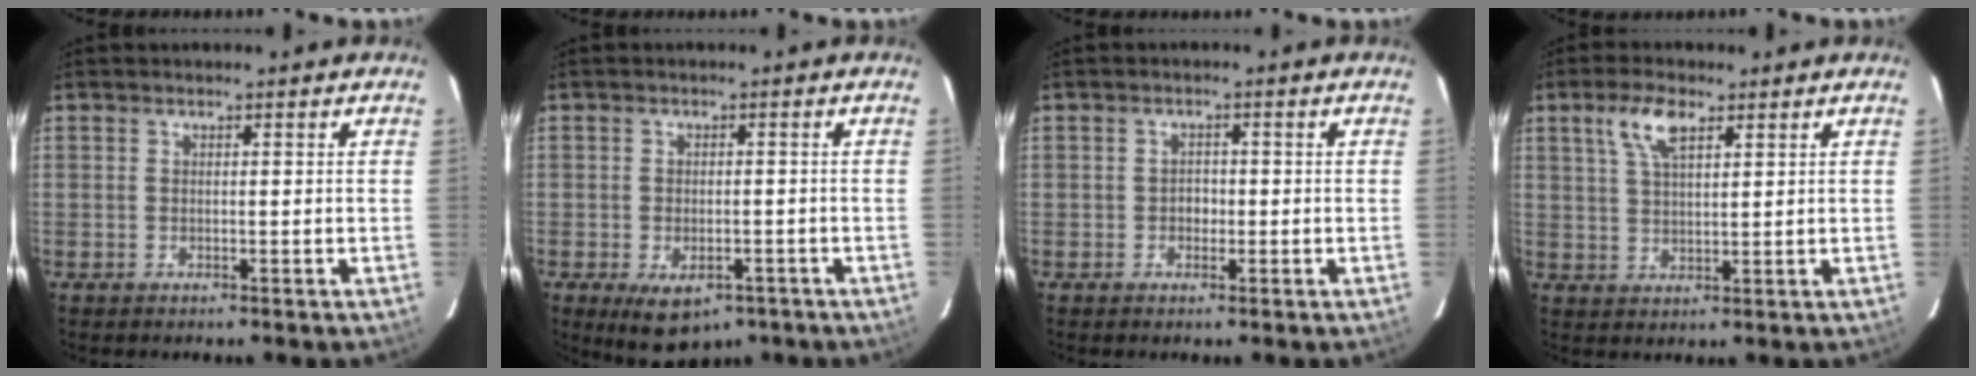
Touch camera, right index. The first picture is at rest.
{"total": 8.2, "force": [-4.5, 4.5, 5.1], "torque": [-0.091, -0.019, -0.059]}
{"total": 1.5, "force": [-0.5, 1.2, 0.6], "torque": [-0.011, 0.004, -0.008]}
{"total": 6.1, "force": [3.3, 2.1, 4.7], "torque": [-0.093, 0.011, 0.064]}